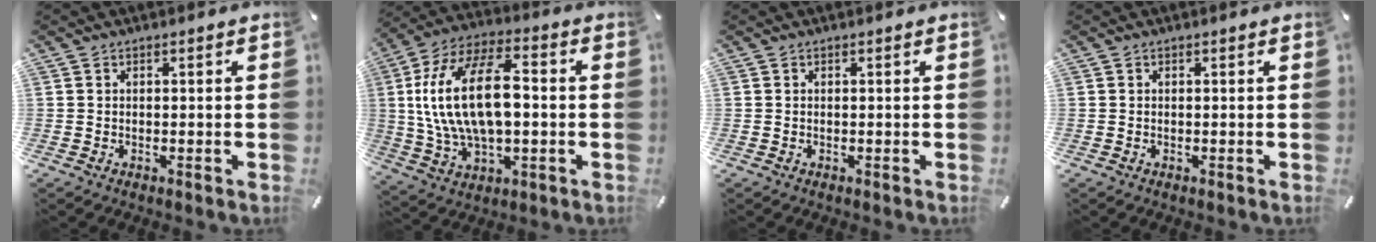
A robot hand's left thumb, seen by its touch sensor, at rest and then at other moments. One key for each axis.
{"total": 20.3, "fx": 0.9, "fy": 11.5, "fz": 16.7, "tx": -0.338, "ty": 0.007, "tz": 0.013}
{"total": 0.0}
{"total": 0.0}